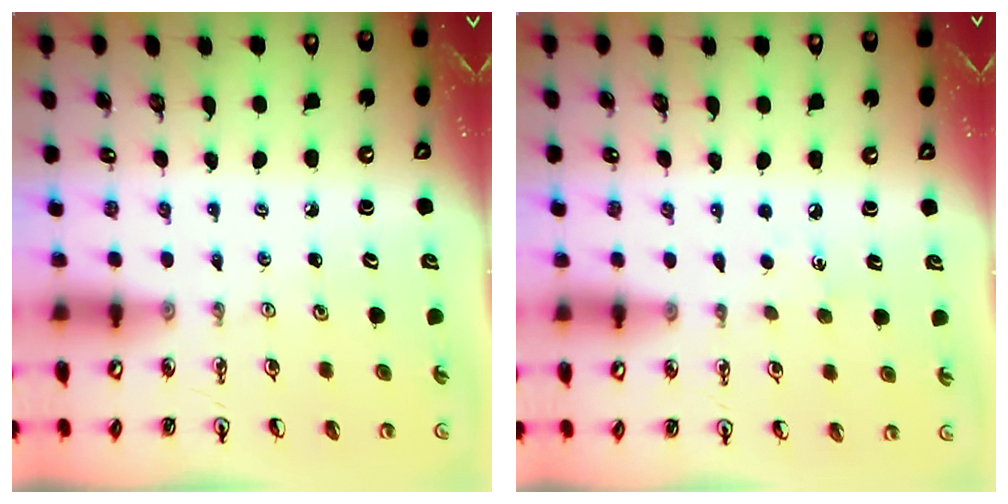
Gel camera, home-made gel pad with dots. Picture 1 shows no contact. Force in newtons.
{"total": 4.3, "press": 4.3, "slide": 0.4}